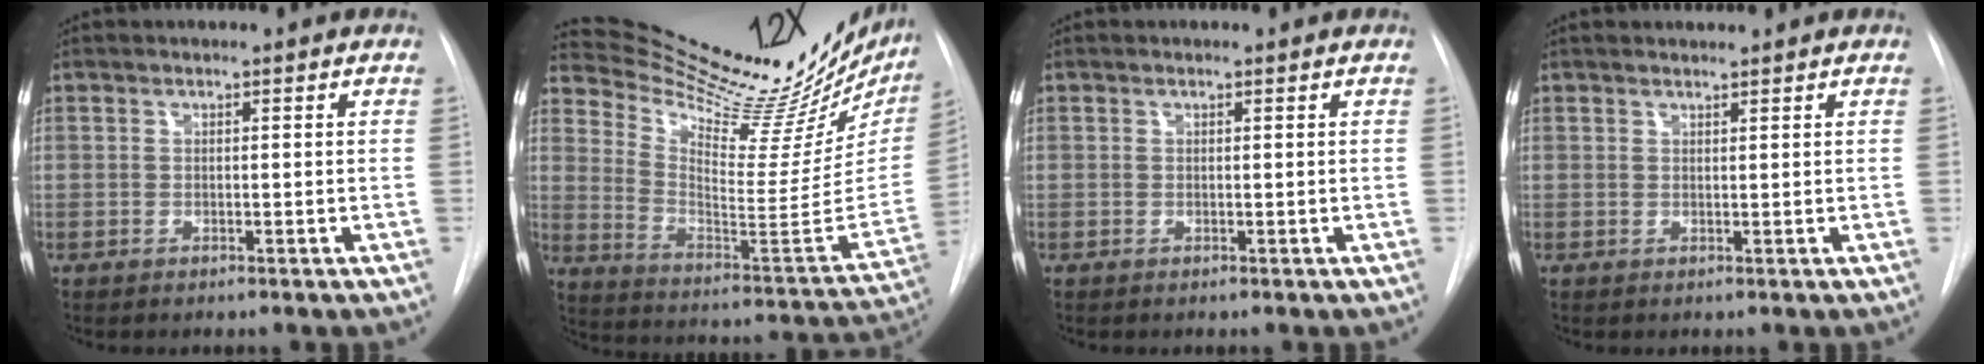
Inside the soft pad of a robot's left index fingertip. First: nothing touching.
{"total": 30.4, "force": [27.1, 7.0, 11.8], "torque": [-0.177, -0.094, 0.360]}
{"total": 0.0}
{"total": 2.3, "force": [2.2, 0.2, 0.7], "torque": [-0.008, 0.016, 0.036]}